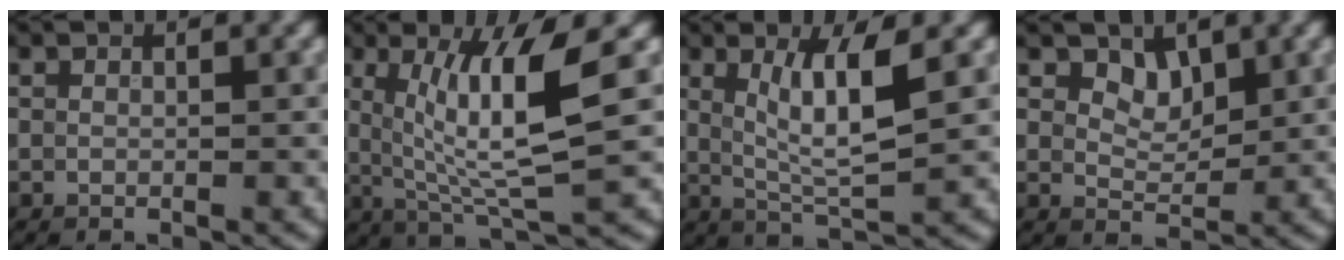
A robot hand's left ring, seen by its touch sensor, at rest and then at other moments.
{"total": 8.0, "force": [1.7, 1.6, 7.7], "torque": [-0.130, -0.008, 0.034]}
{"total": 5.4, "force": [1.6, 1.0, 5.1], "torque": [-0.096, -0.009, 0.034]}
{"total": 2.2, "force": [1.5, 1.3, 1.1], "torque": [-0.019, -0.009, 0.021]}